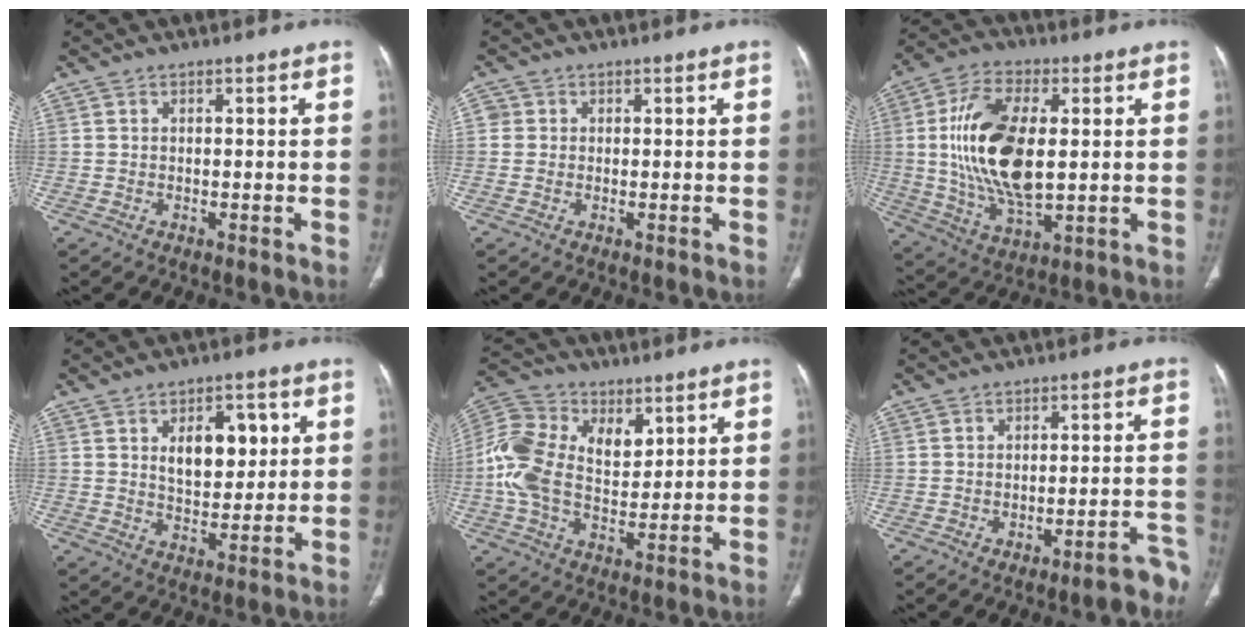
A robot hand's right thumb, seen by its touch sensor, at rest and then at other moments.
{"total": 1.6, "force": [0.2, 1.5, 0.2], "torque": [0.006, 0.003, 0.002]}
{"total": 18.9, "force": [1.8, 9.4, 16.3], "torque": [-0.312, -0.009, 0.039]}
{"total": 10.0, "force": [2.9, 5.8, 7.6], "torque": [-0.079, -0.012, 0.051]}
{"total": 14.1, "force": [3.3, 9.4, 10.0], "torque": [-0.179, 0.003, 0.054]}
{"total": 6.5, "force": [-4.4, 1.9, 4.4], "torque": [-0.036, 0.036, -0.050]}